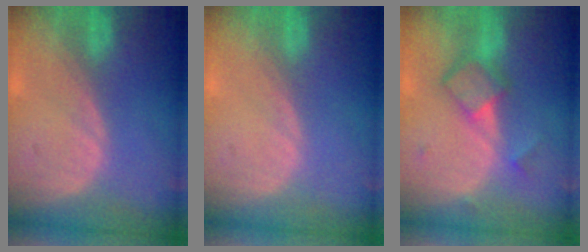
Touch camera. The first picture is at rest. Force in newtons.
{"total": 0.0}
{"total": 5.9, "press": 5.1, "slide": 3.1}